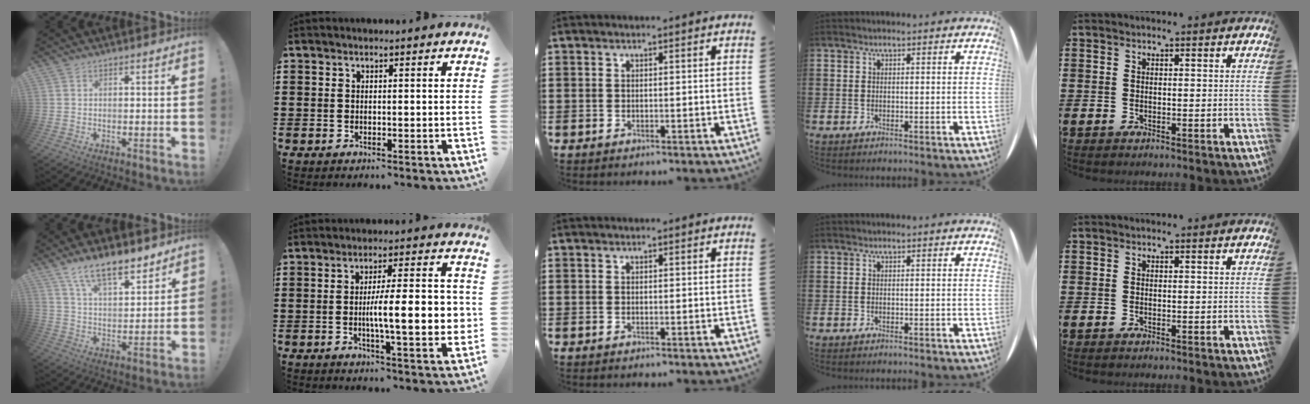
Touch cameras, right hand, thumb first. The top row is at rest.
{"thumb": {"total": 12.7, "force": [9.7, 4.4, 7.0], "torque": [-0.113, -0.060, 0.172]}, "index": {"total": 11.4, "force": [-0.9, 2.3, 11.1], "torque": [-0.161, -0.005, -0.019]}}